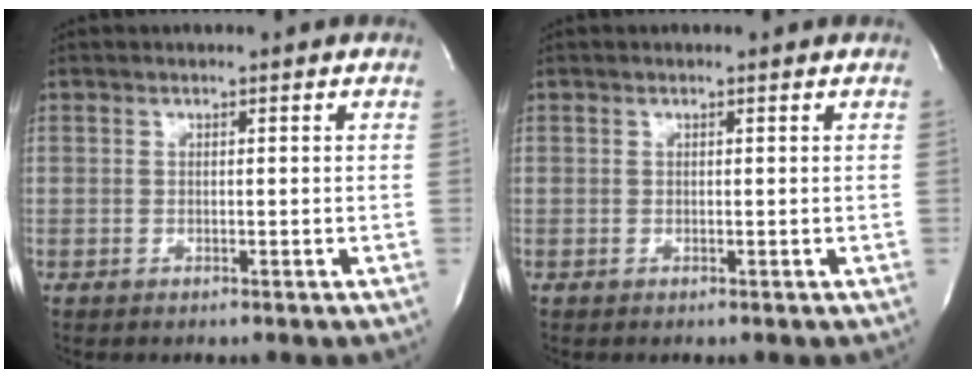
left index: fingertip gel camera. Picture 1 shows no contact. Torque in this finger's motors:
{"motor_torque": [-0.01, 0.01, 0.00, 0.00]}